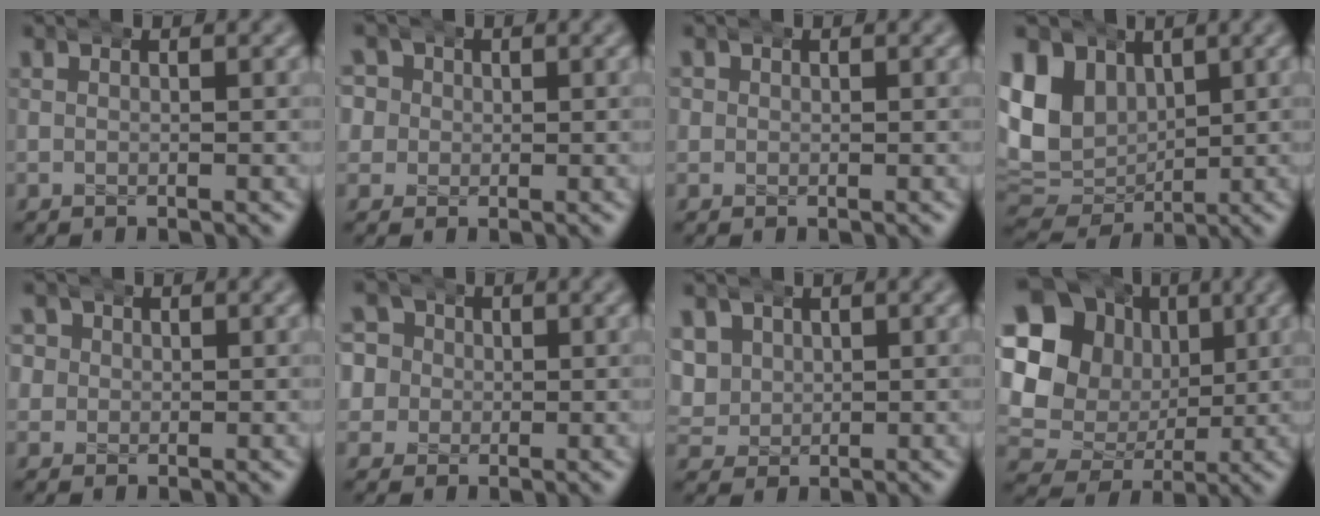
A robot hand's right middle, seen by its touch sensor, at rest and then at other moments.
{"total": 4.8, "force": [0.9, 4.4, 1.7], "torque": [-0.050, -0.005, 0.010]}
{"total": 1.3, "force": [0.2, 1.3, 0.3], "torque": [-0.013, 0.000, 0.003]}
{"total": 12.8, "force": [1.0, 11.0, 6.4], "torque": [-0.145, -0.030, 0.021]}
{"total": 3.0, "force": [0.6, 2.8, 0.9], "torque": [-0.032, -0.004, 0.009]}
{"total": 7.2, "force": [0.9, 6.6, 2.8], "torque": [-0.079, -0.009, 0.008]}
{"total": 5.4, "force": [0.6, 5.0, 1.9], "torque": [-0.064, -0.015, 0.015]}
{"total": 15.7, "force": [2.6, 12.8, 8.7], "torque": [-0.154, -0.002, 0.037]}